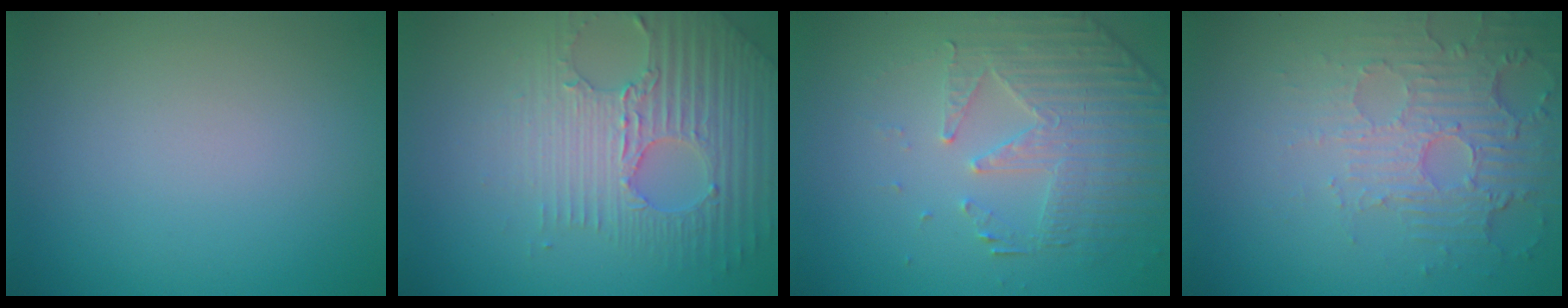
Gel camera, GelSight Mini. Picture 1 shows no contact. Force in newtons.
{"total": 4.8, "press": 4.3, "slide": 2.2}
{"total": 4.9, "press": 3.8, "slide": 3.0}
{"total": 5.6, "press": 3.6, "slide": 4.4}